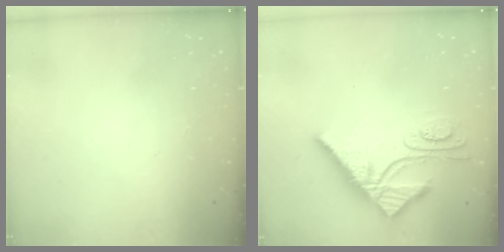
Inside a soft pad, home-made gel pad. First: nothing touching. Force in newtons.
{"total": 14.1, "press": 14.1, "slide": 0.9}